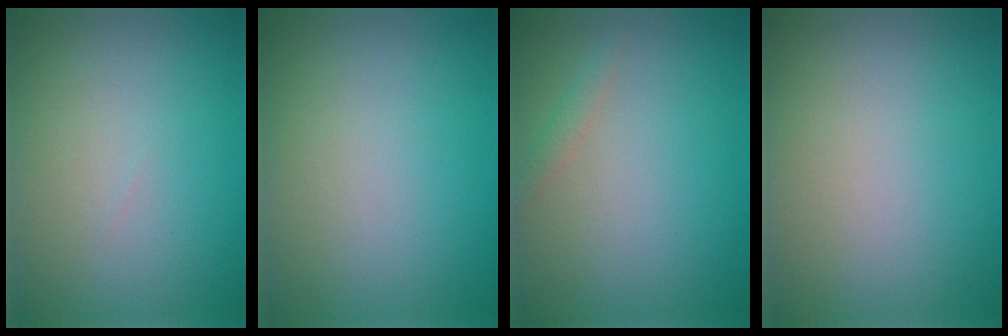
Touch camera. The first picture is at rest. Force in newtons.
{"total": 0.0}
{"total": 1.0, "press": 1.0, "slide": 0.0}
{"total": 0.0}